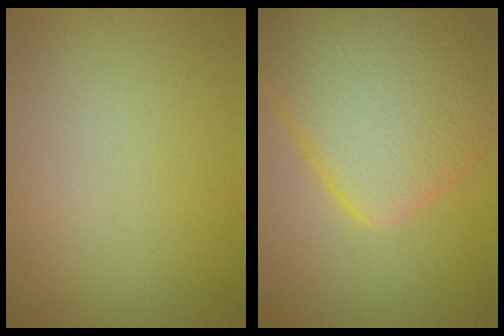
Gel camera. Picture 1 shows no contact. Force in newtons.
{"total": 11.8, "press": 11.8, "slide": 0.3}